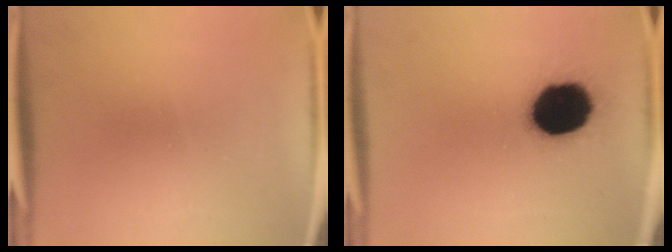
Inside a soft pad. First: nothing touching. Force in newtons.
{"total": 19.4}